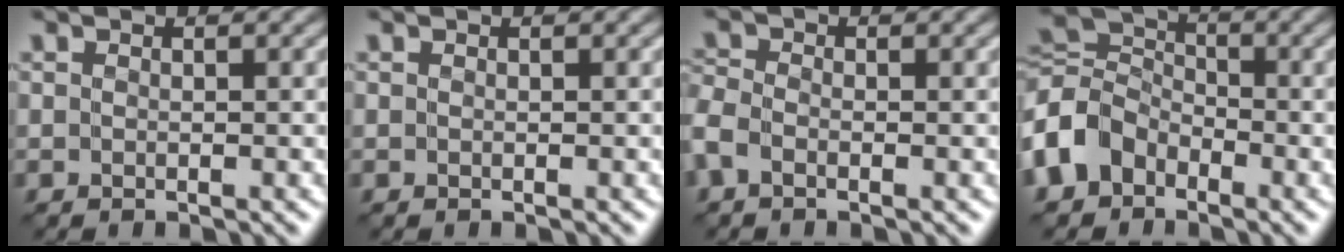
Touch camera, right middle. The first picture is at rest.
{"total": 0.0}
{"total": 2.0, "force": [-1.1, 1.2, 1.2], "torque": [-0.032, 0.005, -0.038]}
{"total": 5.7, "force": [-2.4, 4.5, 2.6], "torque": [-0.060, 0.012, -0.073]}